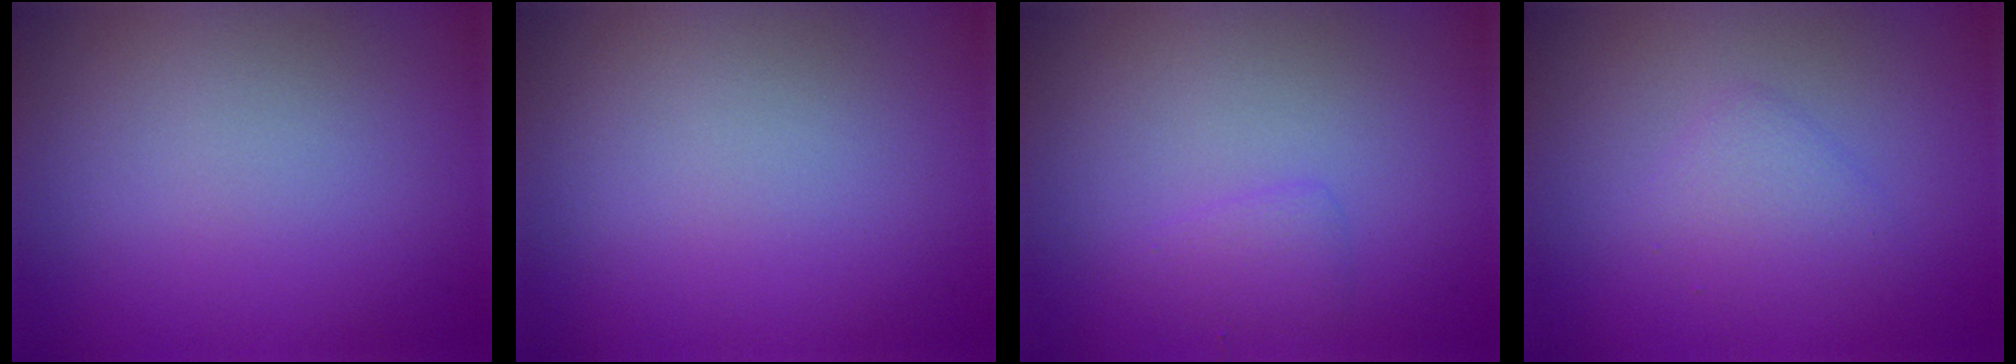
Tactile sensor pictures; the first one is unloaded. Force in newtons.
{"total": 0.0}
{"total": 1.2, "press": 1.2, "slide": 0.1}
{"total": 1.9, "press": 1.9, "slide": 0.2}